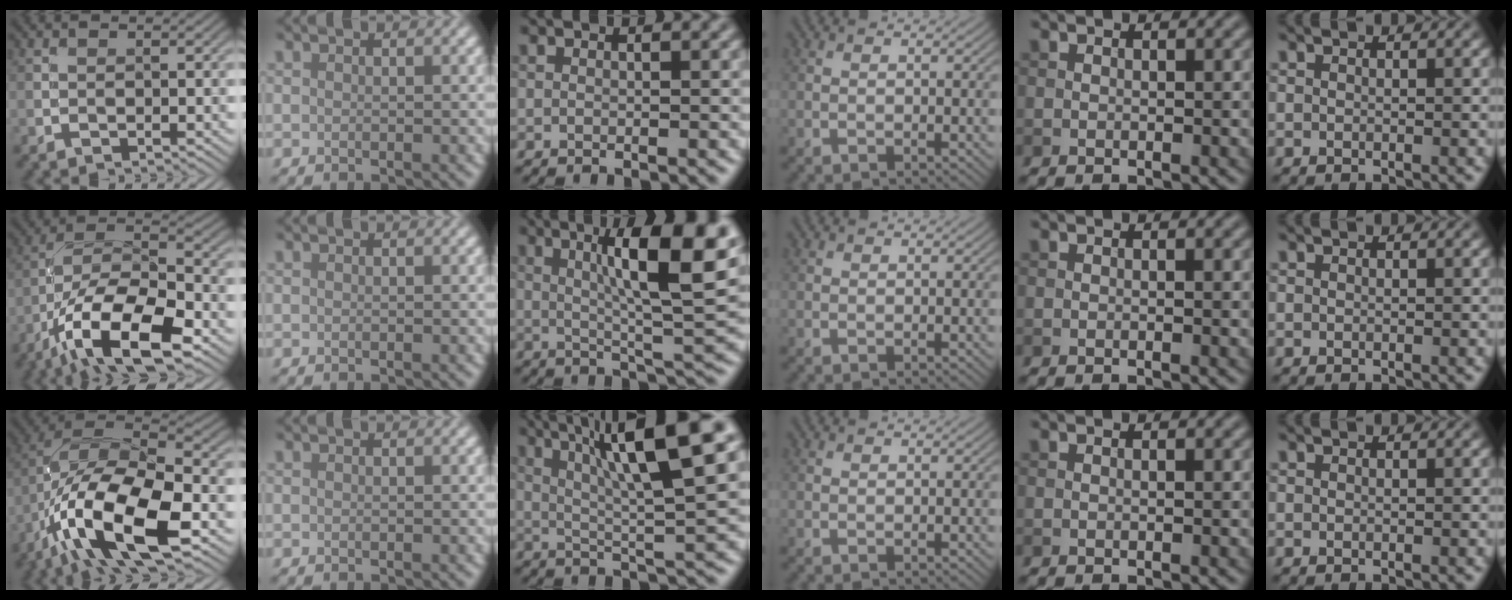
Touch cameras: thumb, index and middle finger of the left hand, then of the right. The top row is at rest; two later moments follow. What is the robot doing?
{"motion": "unscrew", "object": "medicine bottle"}